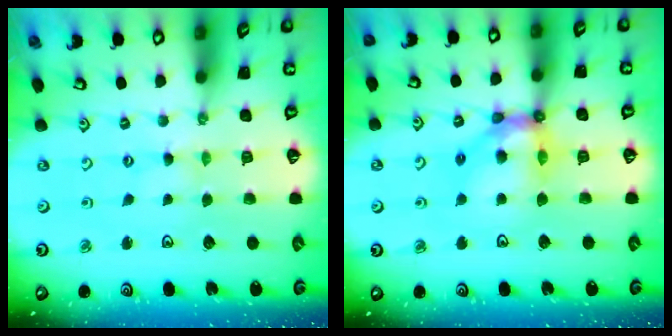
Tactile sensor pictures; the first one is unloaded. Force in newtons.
{"total": 11.9, "press": 11.8, "slide": 1.4}